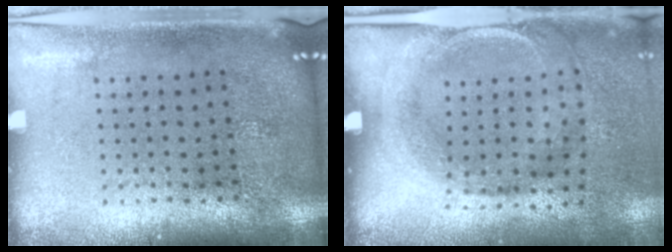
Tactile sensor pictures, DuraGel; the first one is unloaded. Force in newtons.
{"total": 1.8, "press": 1.2, "slide": 1.4}